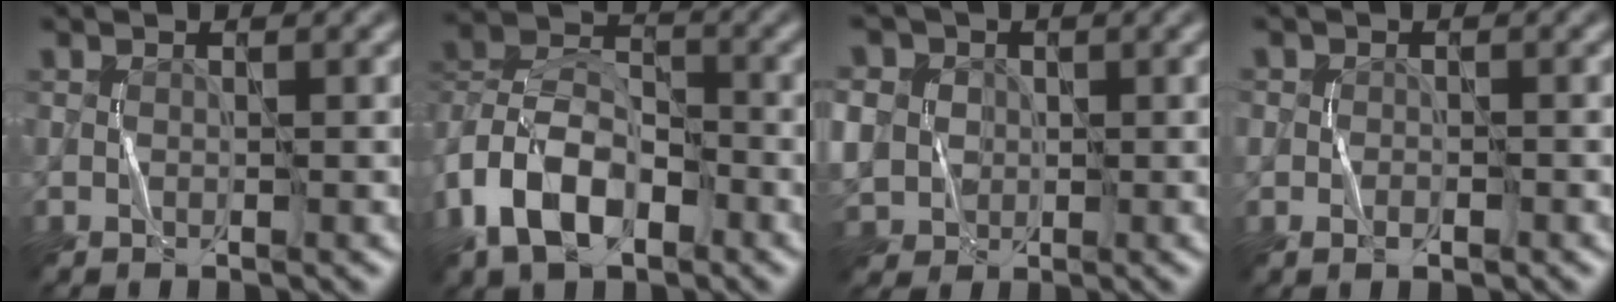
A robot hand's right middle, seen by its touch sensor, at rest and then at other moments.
{"total": 9.3, "force": [-4.4, 5.7, 5.9], "torque": [-0.112, 0.008, -0.098]}
{"total": 8.8, "force": [1.2, 7.8, 3.8], "torque": [-0.099, 0.024, -0.007]}
{"total": 1.4, "force": [-0.5, 1.0, 0.7], "torque": [-0.010, -0.002, -0.012]}